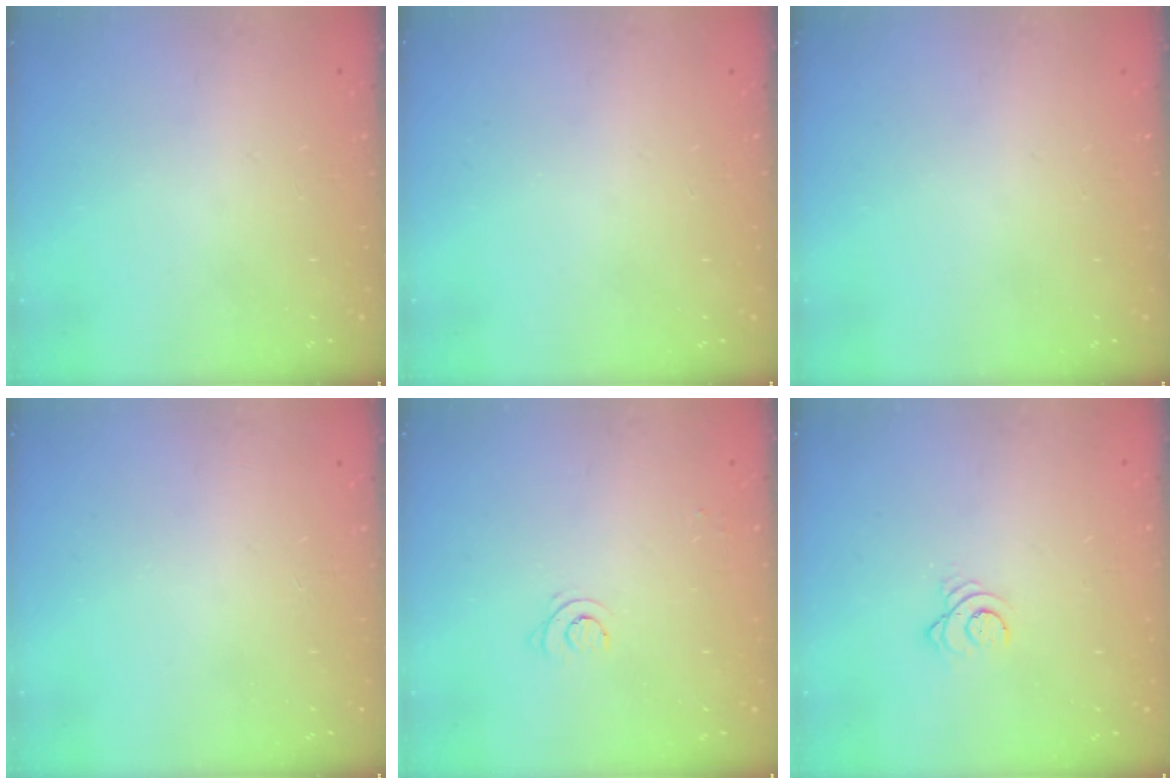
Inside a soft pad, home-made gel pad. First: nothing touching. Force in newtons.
{"total": 0.0}
{"total": 0.0}
{"total": 0.0}
{"total": 3.6, "press": 3.6, "slide": 0.6}
{"total": 3.0, "press": 3.0, "slide": 0.1}